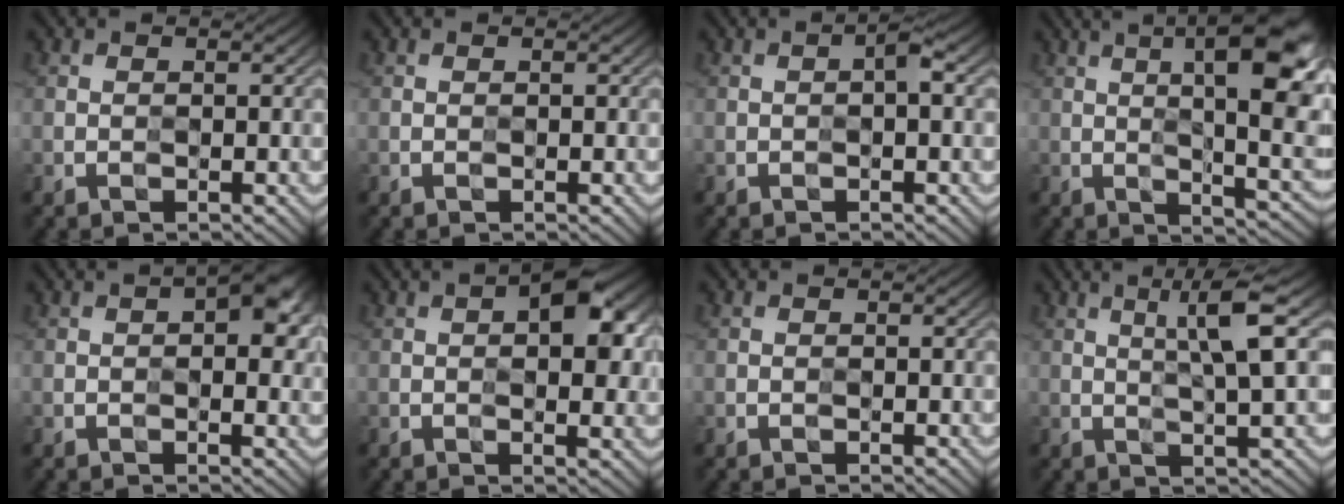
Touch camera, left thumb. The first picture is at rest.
{"total": 0.0}
{"total": 1.4, "force": [-0.1, 0.2, 1.3], "torque": [-0.023, 0.005, -0.004]}
{"total": 14.9, "force": [4.1, 4.5, 13.6], "torque": [-0.185, 0.019, 0.064]}
{"total": 5.4, "force": [1.1, 2.5, 4.7], "torque": [-0.058, 0.006, 0.013]}
{"total": 7.7, "force": [1.6, 3.5, 6.7], "torque": [-0.095, 0.009, 0.020]}
{"total": 0.0}
{"total": 6.5, "force": [2.0, 0.4, 6.2], "torque": [-0.118, 0.011, 0.041]}